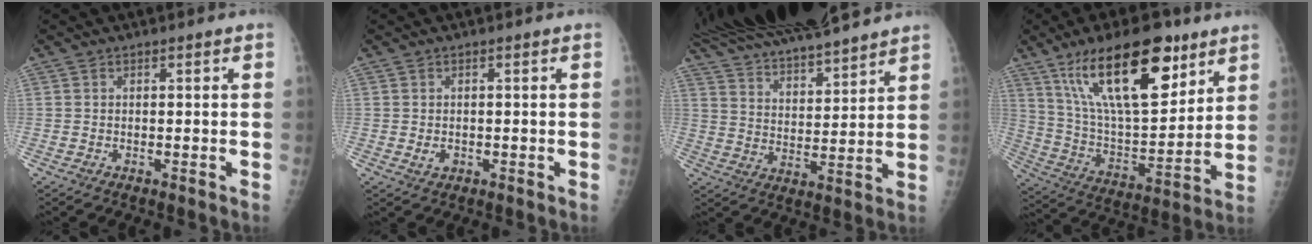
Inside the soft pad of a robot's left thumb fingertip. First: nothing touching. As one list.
[{"total": 1.6, "force": [-0.2, 1.1, 1.1], "torque": [-0.012, 0.000, 0.001]}, {"total": 20.4, "force": [18.4, 3.3, 8.3], "torque": [-0.124, -0.042, 0.308]}, {"total": 23.9, "force": [13.5, 9.4, 17.4], "torque": [-0.264, -0.049, 0.244]}]